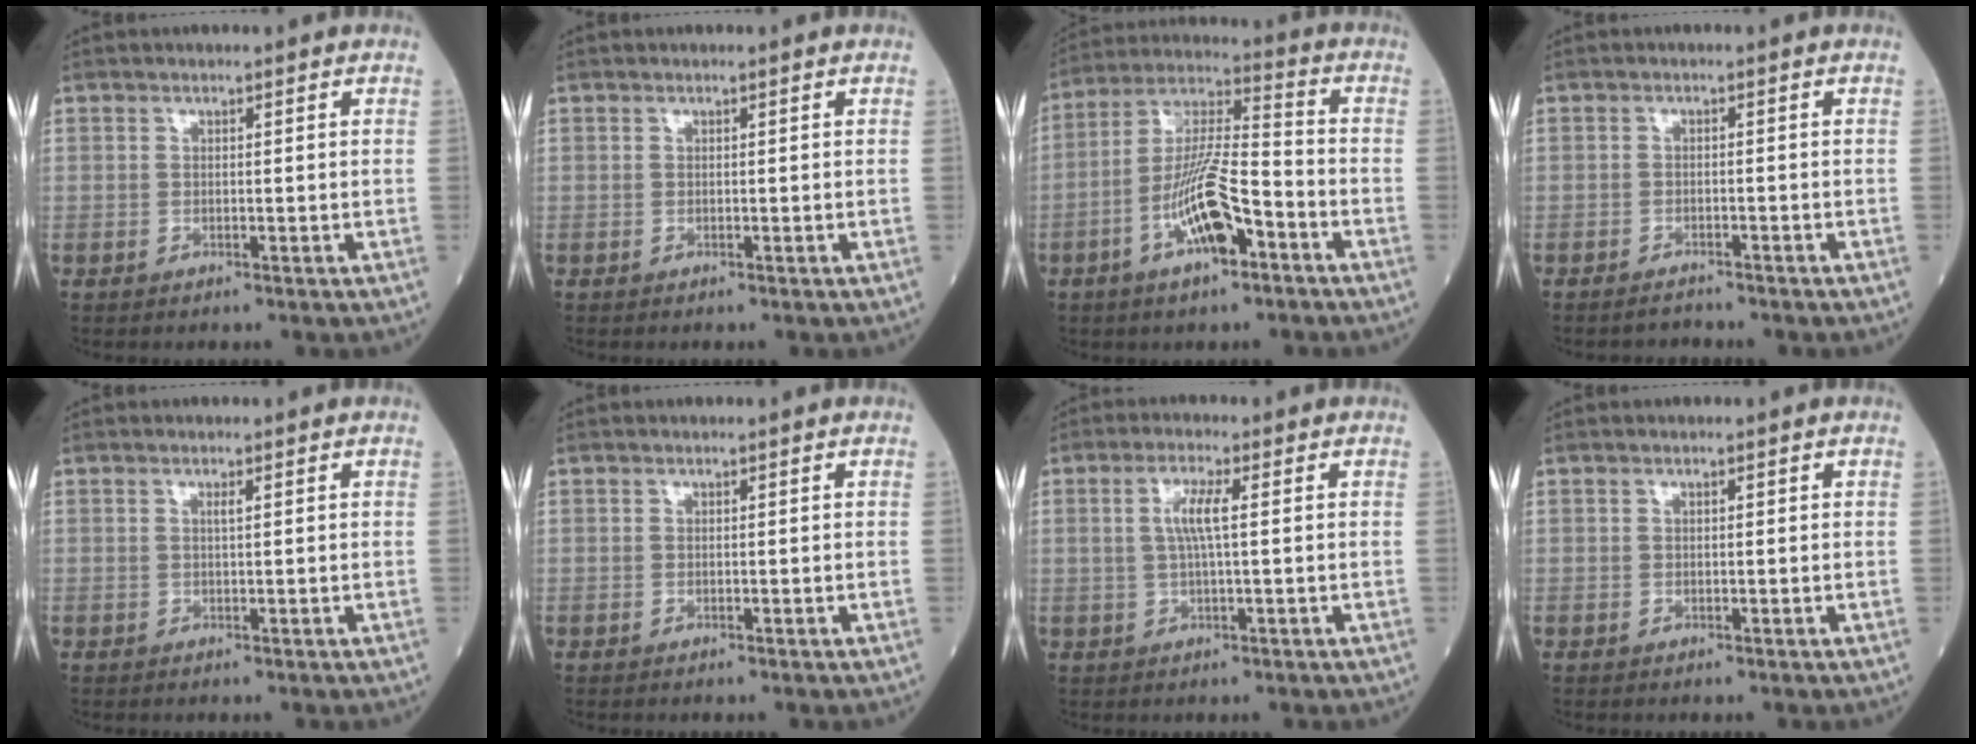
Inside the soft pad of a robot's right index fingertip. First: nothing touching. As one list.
[{"total": 0.0}, {"total": 12.2, "force": [-5.2, 2.6, 10.7], "torque": [-0.212, 0.006, -0.093]}, {"total": 1.5, "force": [-1.5, 0.2, -0.2], "torque": [0.001, -0.004, -0.023]}, {"total": 0.7, "force": [0.3, 0.0, 0.6], "torque": [-0.014, 0.000, 0.005]}, {"total": 0.0}, {"total": 4.1, "force": [0.6, 0.3, 4.0], "torque": [-0.081, 0.005, 0.012]}, {"total": 0.0}]